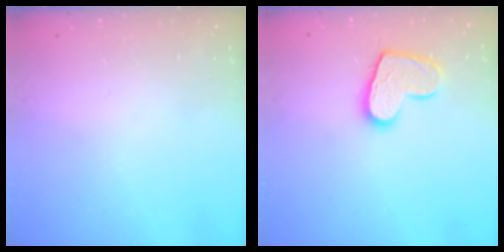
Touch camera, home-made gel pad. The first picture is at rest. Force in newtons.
{"total": 11.6, "press": 11.6, "slide": 0.8}